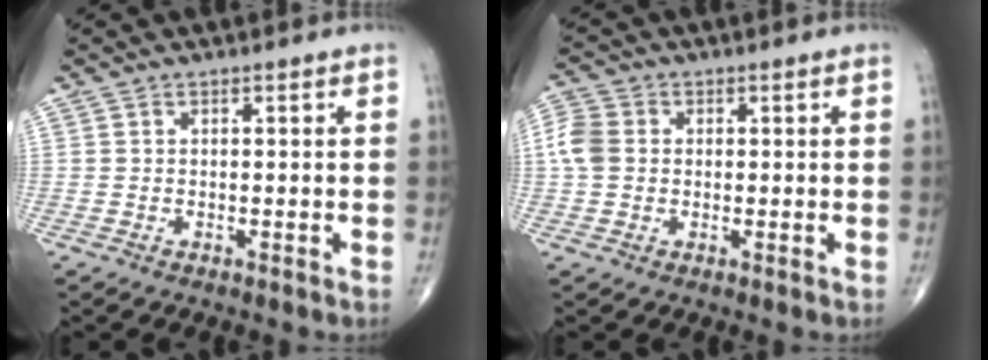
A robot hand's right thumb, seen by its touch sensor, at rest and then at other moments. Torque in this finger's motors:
{"motor_torque": [-0.06, 0.16, 0.30, -0.09, 0.10]}